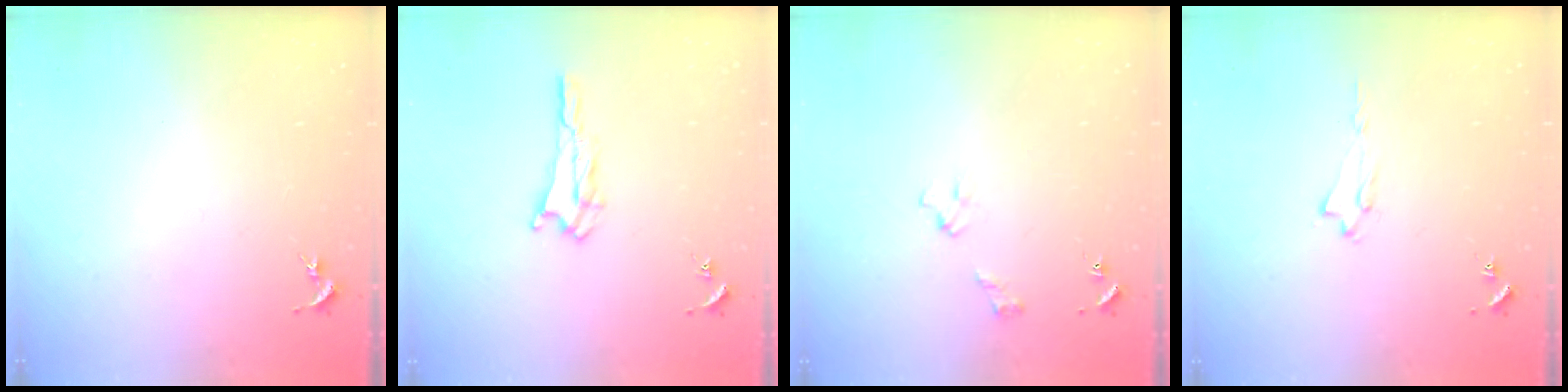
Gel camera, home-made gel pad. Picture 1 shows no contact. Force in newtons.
{"total": 1.7, "press": 1.7, "slide": 0.2}
{"total": 2.7, "press": 2.6, "slide": 0.3}
{"total": 1.7, "press": 1.6, "slide": 0.2}